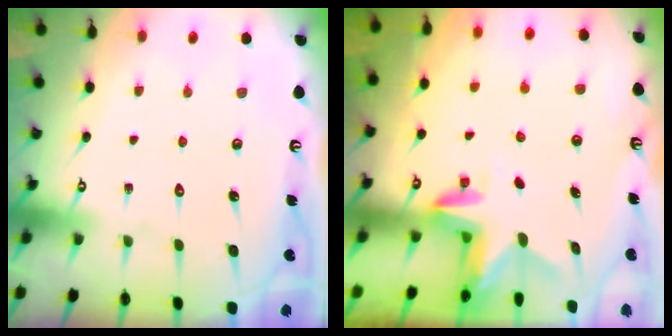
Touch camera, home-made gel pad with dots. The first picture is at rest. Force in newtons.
{"total": 3.1, "press": 3.1, "slide": 0.3}